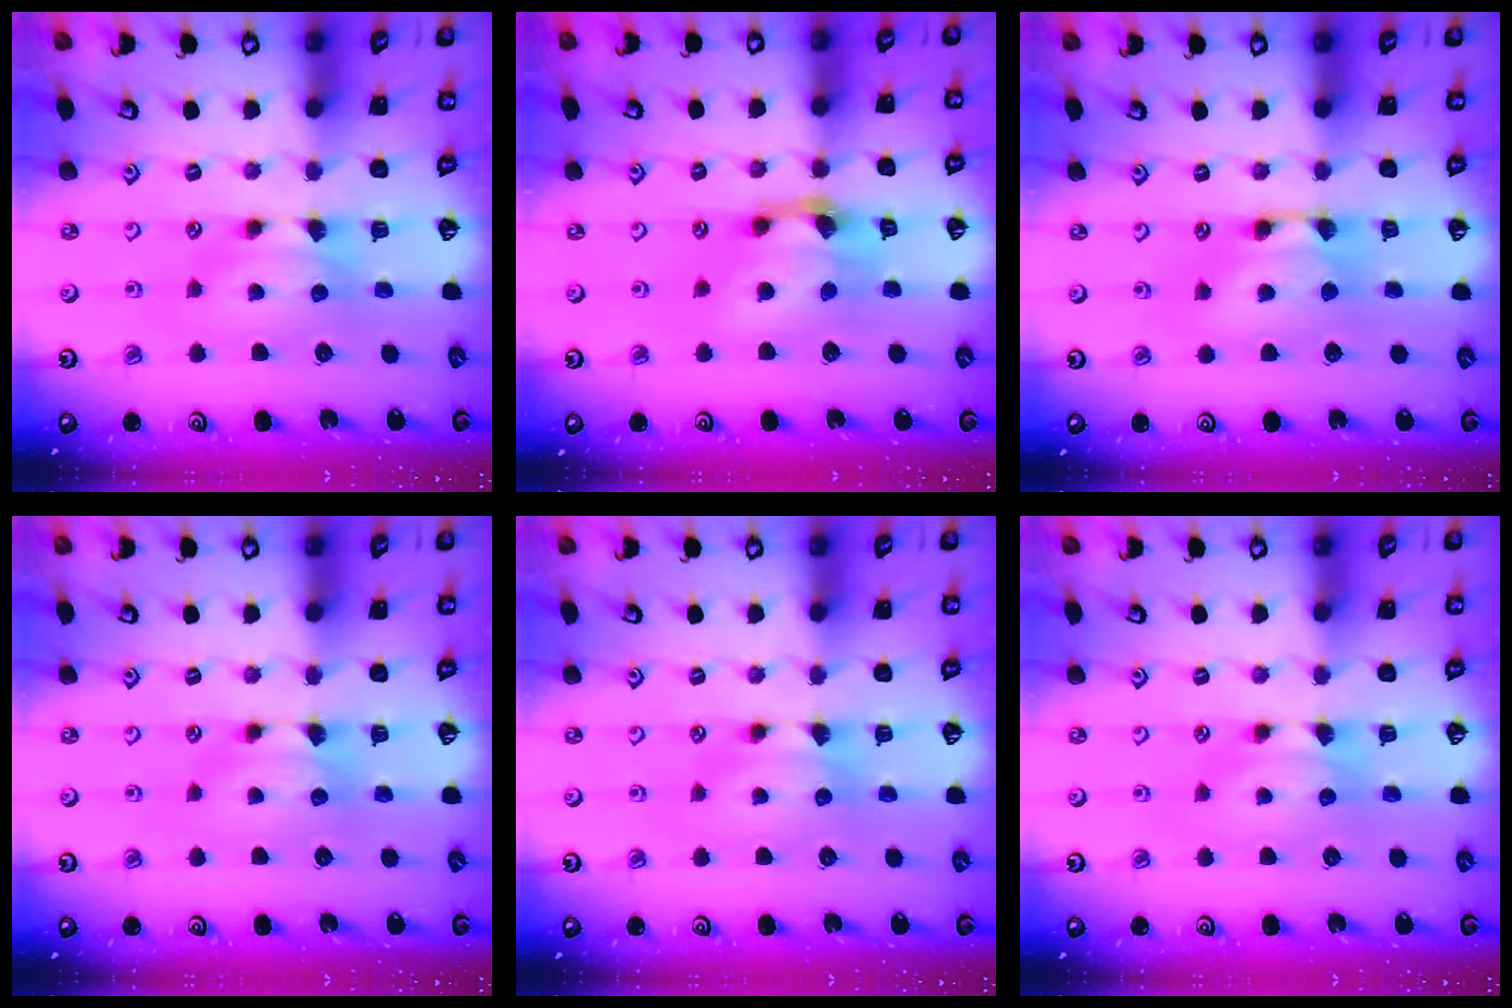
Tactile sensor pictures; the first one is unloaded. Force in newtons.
{"total": 4.7, "press": 4.1, "slide": 2.4}
{"total": 2.7, "press": 2.7, "slide": 0.2}
{"total": 0.0}
{"total": 0.0}
{"total": 0.0}